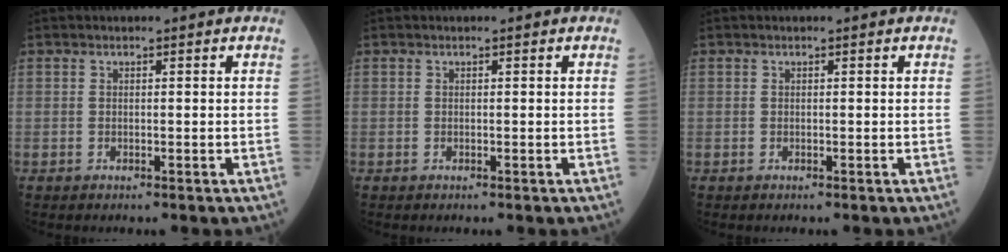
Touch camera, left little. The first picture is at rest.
{"total": 0.0}
{"total": 0.0}